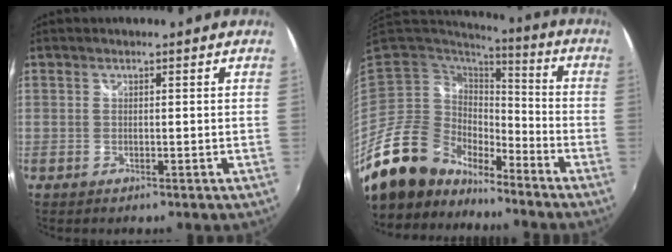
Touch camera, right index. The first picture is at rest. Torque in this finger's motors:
{"motor_torque": [0.08, -0.12, -0.20, -0.21]}